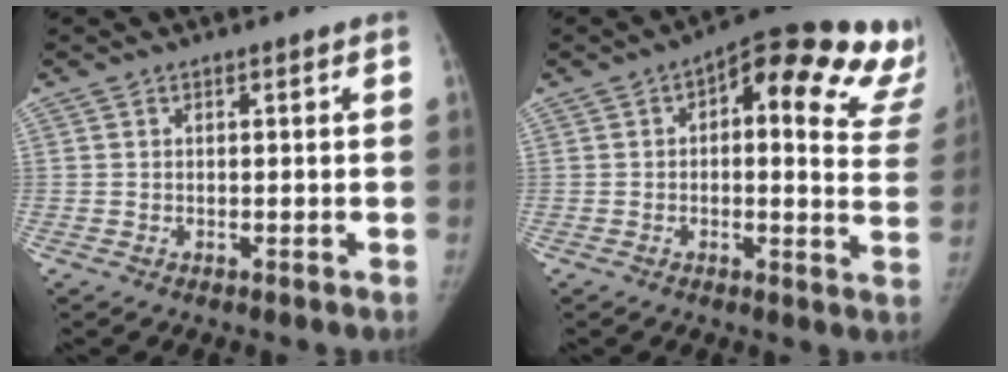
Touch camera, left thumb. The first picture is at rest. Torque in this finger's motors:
{"motor_torque": [-0.12, 0.57, 0.76, 0.08, 0.03]}